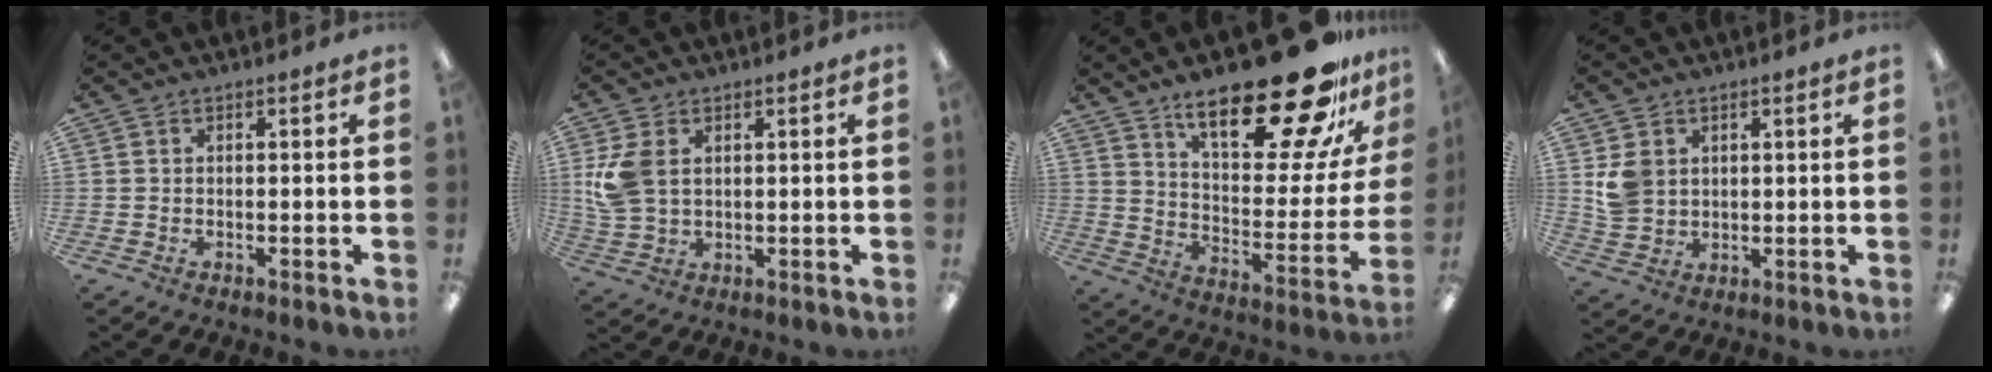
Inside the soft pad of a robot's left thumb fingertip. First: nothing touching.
{"total": 7.9, "force": [2.1, 5.5, 5.2], "torque": [-0.123, 0.005, 0.042]}
{"total": 28.0, "force": [19.5, 9.0, 18.0], "torque": [-0.247, -0.135, 0.315]}
{"total": 5.9, "force": [2.1, 5.0, 2.3], "torque": [-0.038, 0.006, 0.042]}